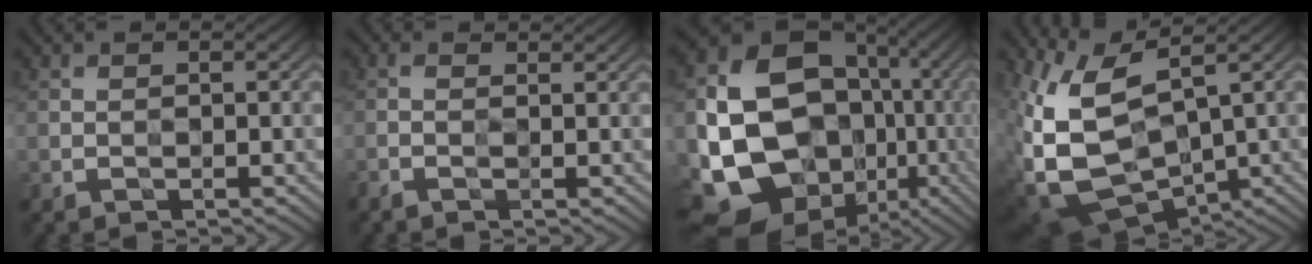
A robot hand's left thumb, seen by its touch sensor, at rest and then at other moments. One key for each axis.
{"total": 1.0, "fx": -0.2, "fy": 0.1, "fz": 0.9, "tx": -0.030, "ty": -0.002, "tz": -0.011}
{"total": 19.3, "fx": -2.1, "fy": 15.9, "fz": 10.7, "tx": -0.244, "ty": -0.041, "tz": -0.020}
{"total": 12.0, "fx": 2.2, "fy": 7.2, "fz": 9.4, "tx": -0.232, "ty": -0.028, "tz": 0.071}